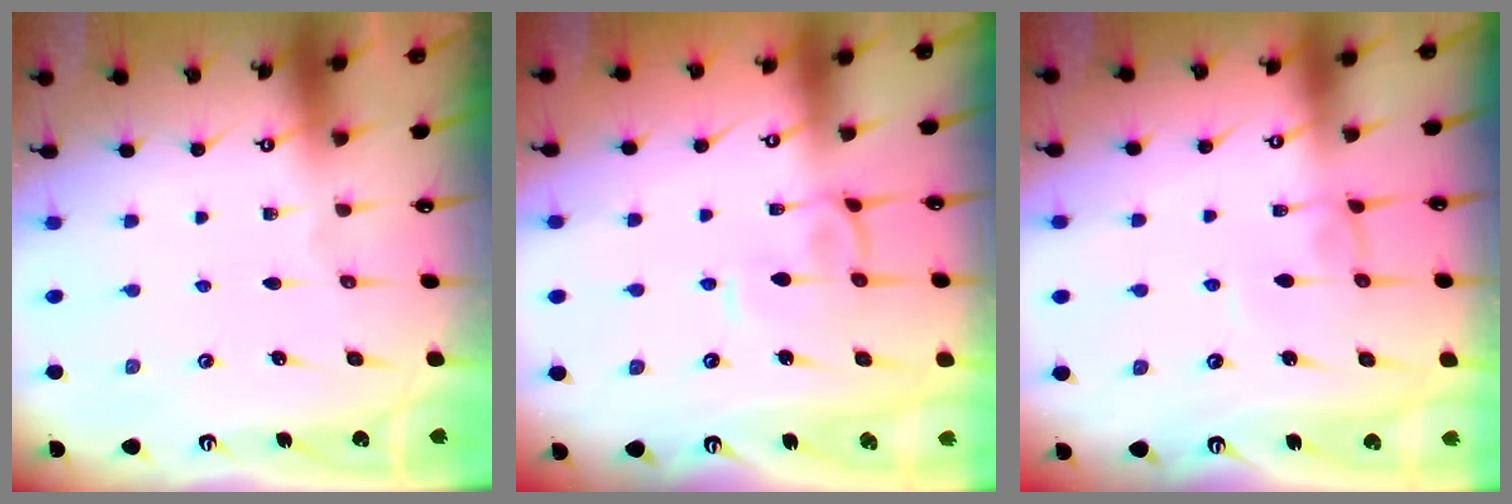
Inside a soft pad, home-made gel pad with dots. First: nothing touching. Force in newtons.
{"total": 0.0}
{"total": 2.0, "press": 2.0, "slide": 0.2}